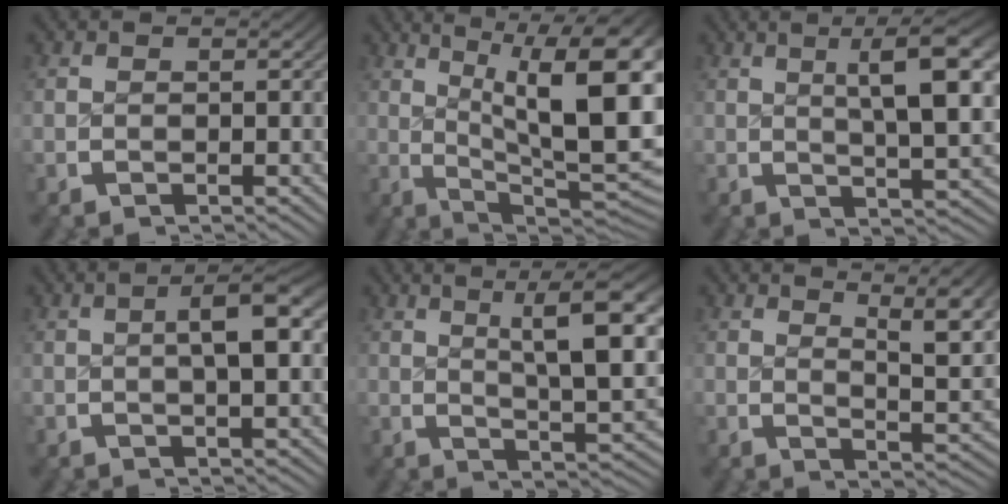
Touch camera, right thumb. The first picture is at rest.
{"total": 14.2, "force": [1.9, 7.8, 11.7], "torque": [-0.165, -0.032, 0.043]}
{"total": 7.7, "force": [2.3, 2.3, 7.0], "torque": [-0.092, 0.011, 0.036]}
{"total": 4.6, "force": [0.6, 1.5, 4.3], "torque": [-0.066, 0.010, 0.006]}
{"total": 9.2, "force": [2.4, 3.5, 8.2], "torque": [-0.107, -0.001, 0.038]}
{"total": 6.0, "force": [2.4, 2.1, 5.0], "torque": [-0.057, -0.009, 0.039]}